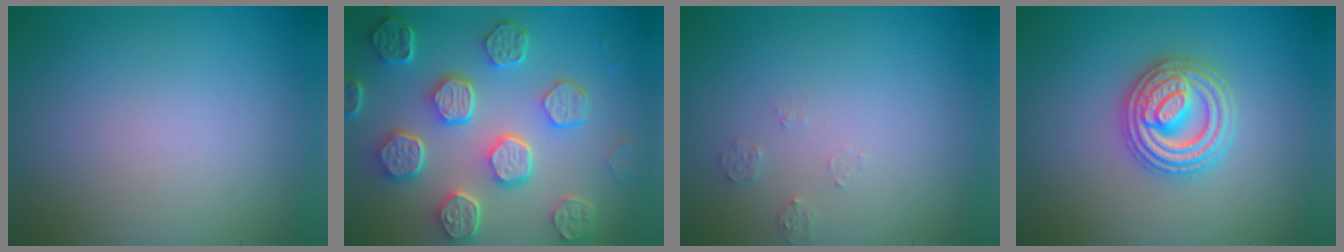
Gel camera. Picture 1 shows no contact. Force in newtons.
{"total": 8.0, "press": 6.1, "slide": 5.2}
{"total": 1.1, "press": 1.1, "slide": 0.1}
{"total": 4.5, "press": 4.5, "slide": 0.6}